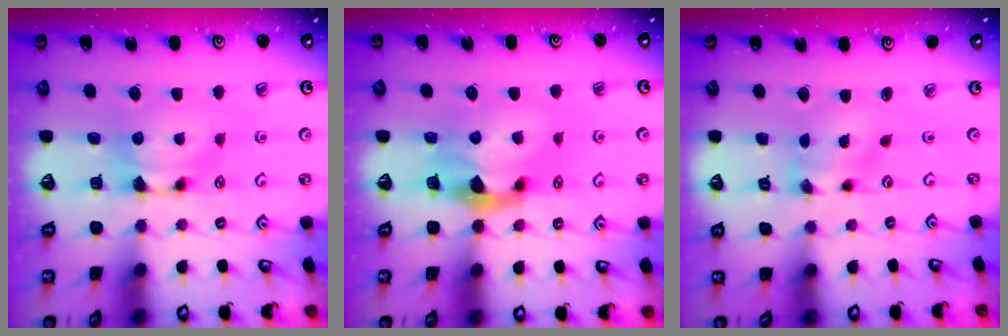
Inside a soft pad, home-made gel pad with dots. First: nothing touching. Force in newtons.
{"total": 2.8, "press": 2.5, "slide": 1.3}
{"total": 1.3, "press": 0.6, "slide": 1.1}